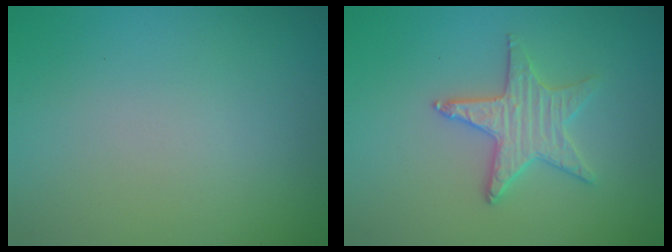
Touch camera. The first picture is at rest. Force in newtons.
{"total": 3.1, "press": 3.1, "slide": 0.4}